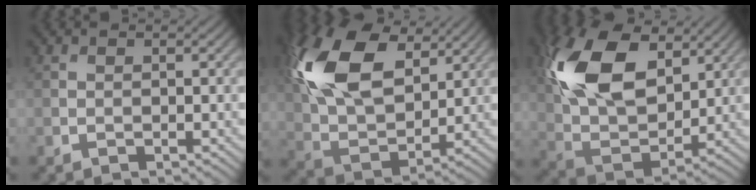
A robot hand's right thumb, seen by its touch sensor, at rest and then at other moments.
{"total": 16.4, "force": [6.7, 9.4, 11.6], "torque": [-0.272, 0.025, 0.123]}
{"total": 15.8, "force": [6.2, 9.2, 11.3], "torque": [-0.254, 0.019, 0.114]}